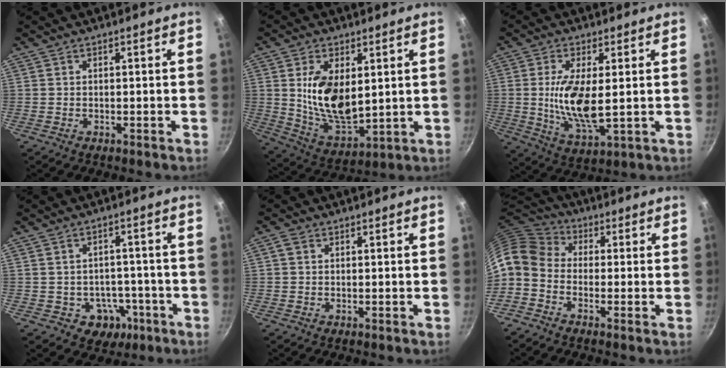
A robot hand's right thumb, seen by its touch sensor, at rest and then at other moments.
{"total": 13.8, "force": [2.0, 7.4, 11.5], "torque": [-0.205, -0.021, 0.049]}
{"total": 11.3, "force": [0.6, 4.3, 10.5], "torque": [-0.206, -0.017, 0.016]}
{"total": 7.0, "force": [-2.8, 5.9, 2.5], "torque": [0.007, 0.033, -0.023]}
{"total": 1.5, "force": [0.4, 1.2, 0.8], "torque": [-0.014, 0.004, 0.005]}
{"total": 10.1, "force": [-1.3, 7.6, 6.5], "torque": [-0.122, 0.042, -0.049]}